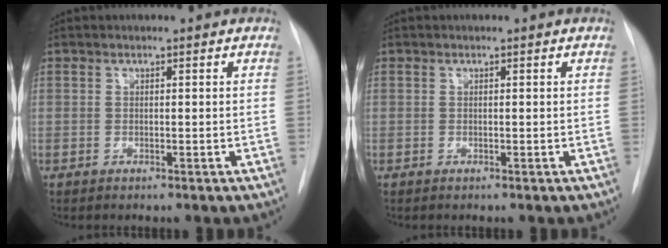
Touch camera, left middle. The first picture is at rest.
{"total": 0.0}